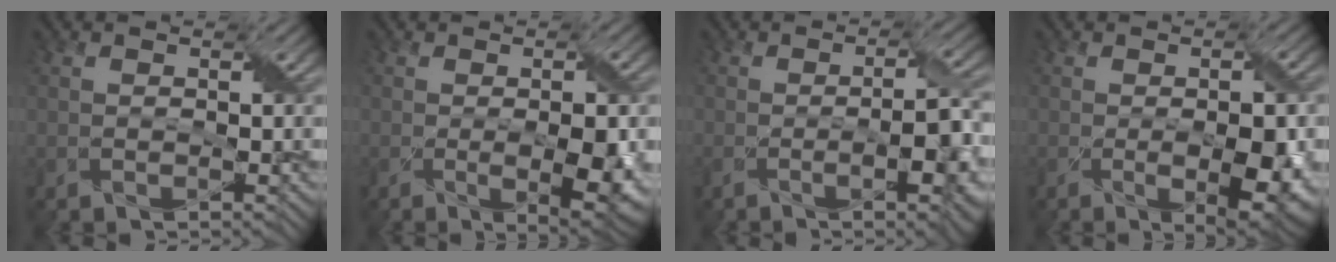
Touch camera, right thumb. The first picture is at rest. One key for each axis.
{"total": 5.8, "fx": -0.9, "fy": 2.1, "fz": 5.3, "tx": -0.087, "ty": -0.018, "tz": -0.004}
{"total": 6.8, "fx": -1.9, "fy": 1.4, "fz": 6.4, "tx": -0.104, "ty": -0.004, "tz": -0.030}
{"total": 7.1, "fx": -1.5, "fy": 2.8, "fz": 6.3, "tx": -0.103, "ty": -0.023, "tz": -0.009}